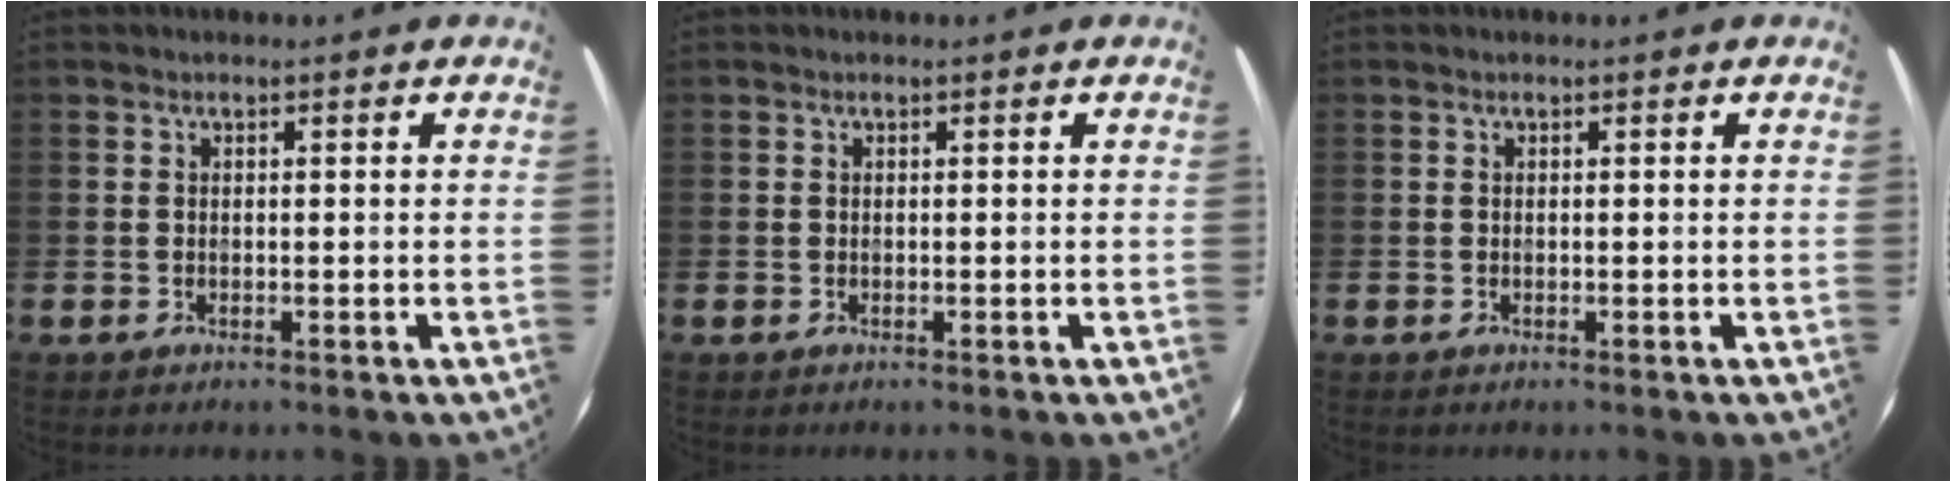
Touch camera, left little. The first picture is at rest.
{"total": 0.0}
{"total": 0.0}